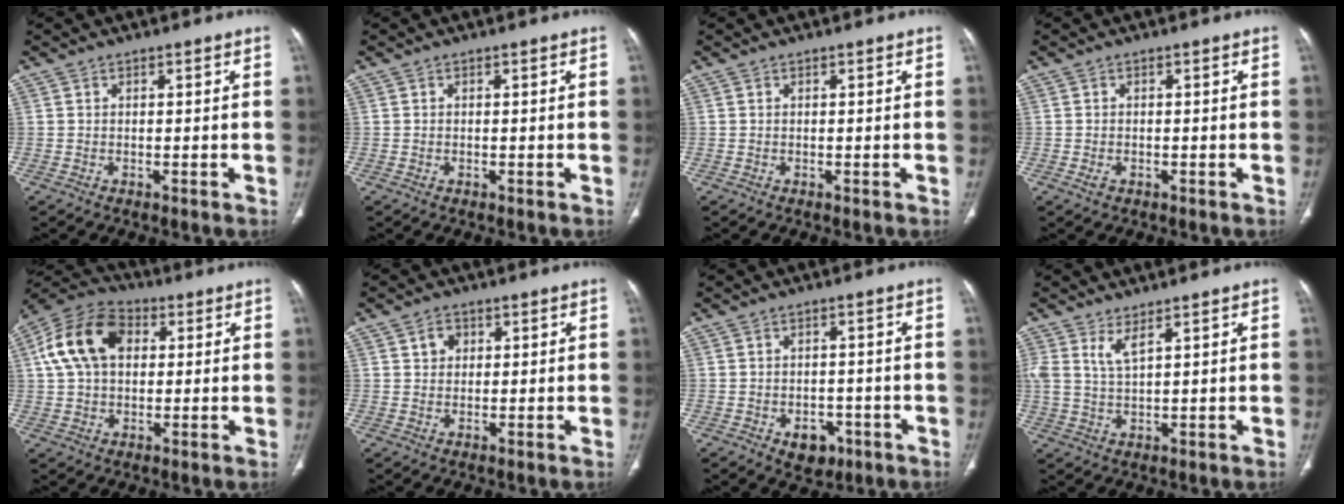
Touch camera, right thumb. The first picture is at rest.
{"total": 0.0}
{"total": 0.0}
{"total": 1.4, "force": [-0.5, 1.0, 0.9], "torque": [-0.019, 0.006, -0.006]}
{"total": 14.7, "force": [3.4, 10.0, 10.2], "torque": [-0.180, 0.023, 0.052]}
{"total": 2.9, "force": [1.1, 2.4, 1.3], "torque": [-0.009, -0.002, 0.017]}
{"total": 5.4, "force": [-2.4, 3.8, 2.9], "torque": [-0.017, 0.013, -0.025]}
{"total": 4.1, "force": [2.4, 1.0, 3.1], "torque": [-0.071, -0.015, 0.058]}